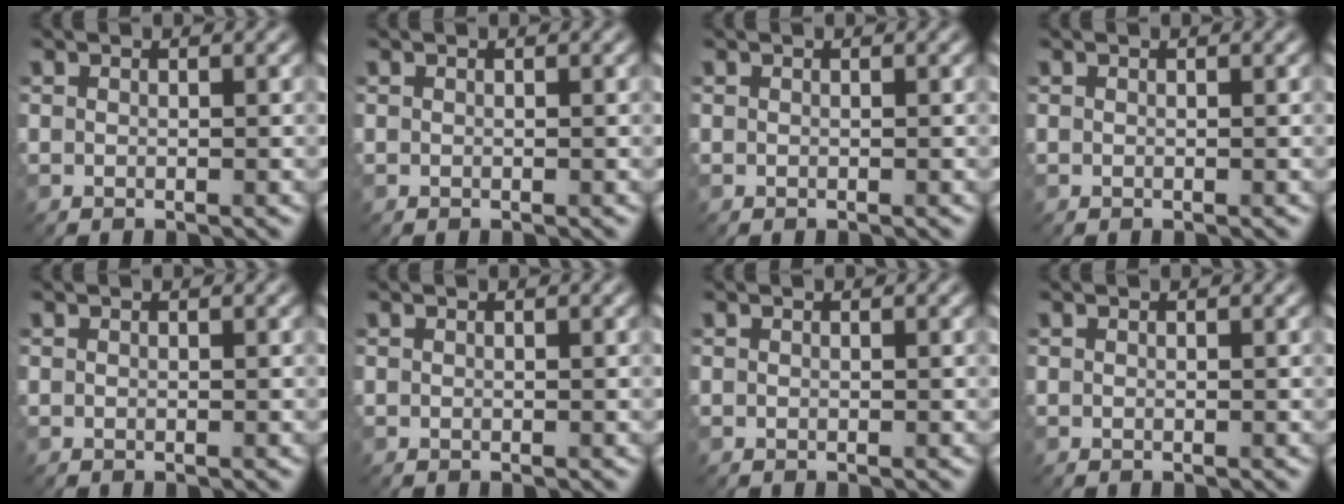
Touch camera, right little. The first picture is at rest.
{"total": 0.0}
{"total": 0.0}
{"total": 0.0}
{"total": 0.0}
{"total": 0.0}
{"total": 0.0}
{"total": 0.0}